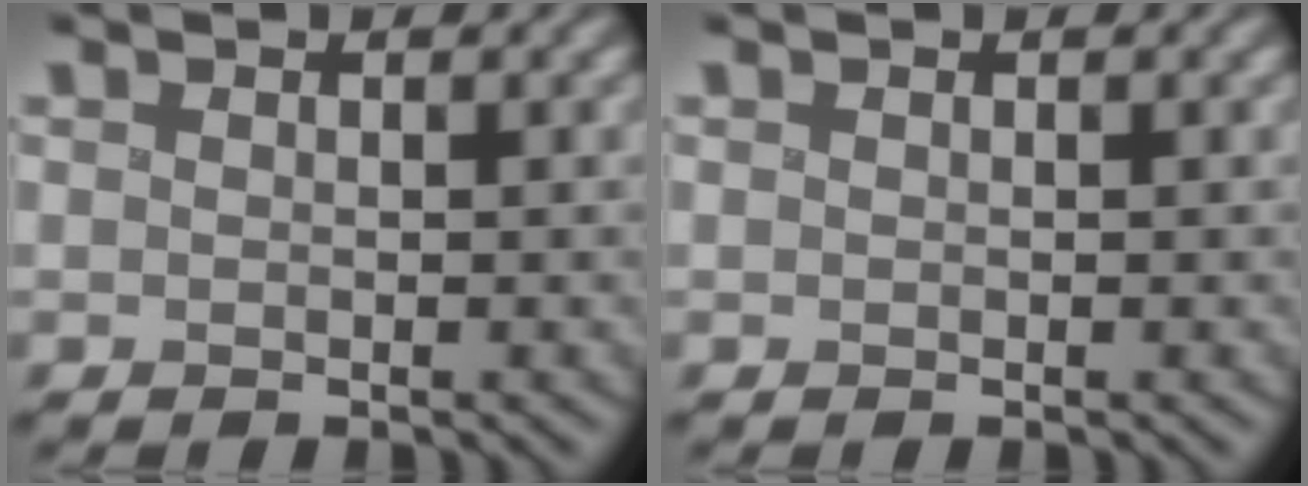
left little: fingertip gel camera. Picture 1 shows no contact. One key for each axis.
{"total": 0.0}